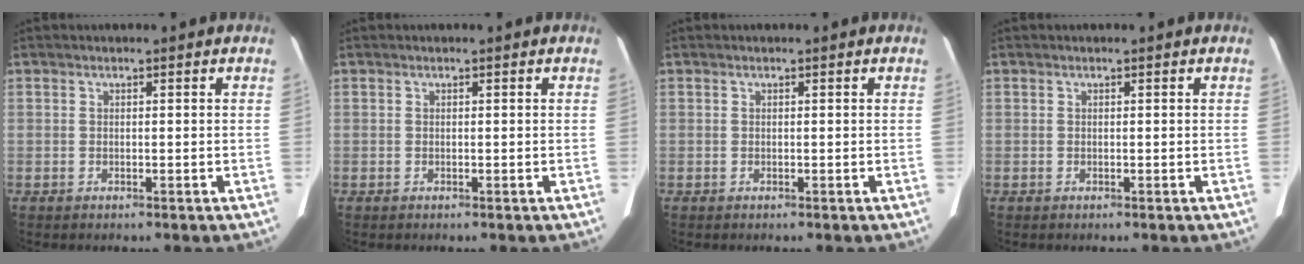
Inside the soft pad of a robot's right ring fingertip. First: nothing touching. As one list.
[{"total": 0.0}, {"total": 0.0}, {"total": 0.0}]